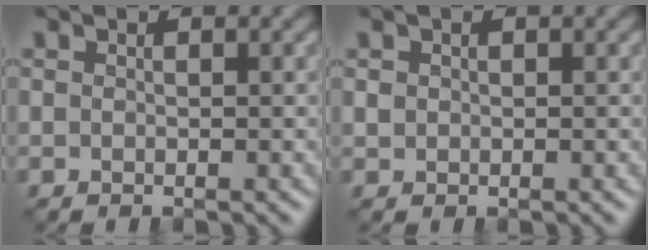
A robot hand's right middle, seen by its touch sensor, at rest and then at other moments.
{"total": 0.6, "force": [0.1, 0.6, 0.1], "torque": [0.000, -0.003, 0.004]}